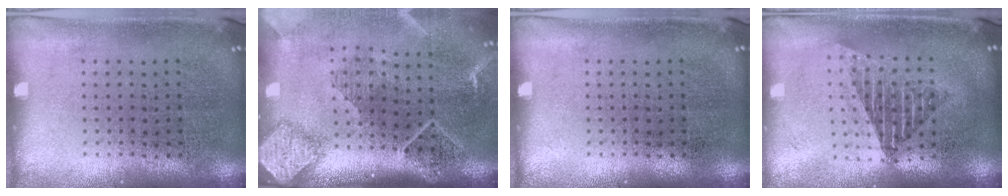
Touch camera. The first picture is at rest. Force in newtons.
{"total": 2.7, "press": 2.0, "slide": 1.8}
{"total": 0.0}
{"total": 1.7, "press": 1.4, "slide": 1.1}